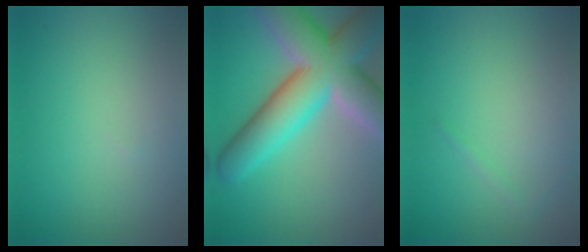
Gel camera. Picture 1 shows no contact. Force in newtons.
{"total": 12.1, "press": 12.0, "slide": 0.8}
{"total": 0.5, "press": 0.5, "slide": 0.0}